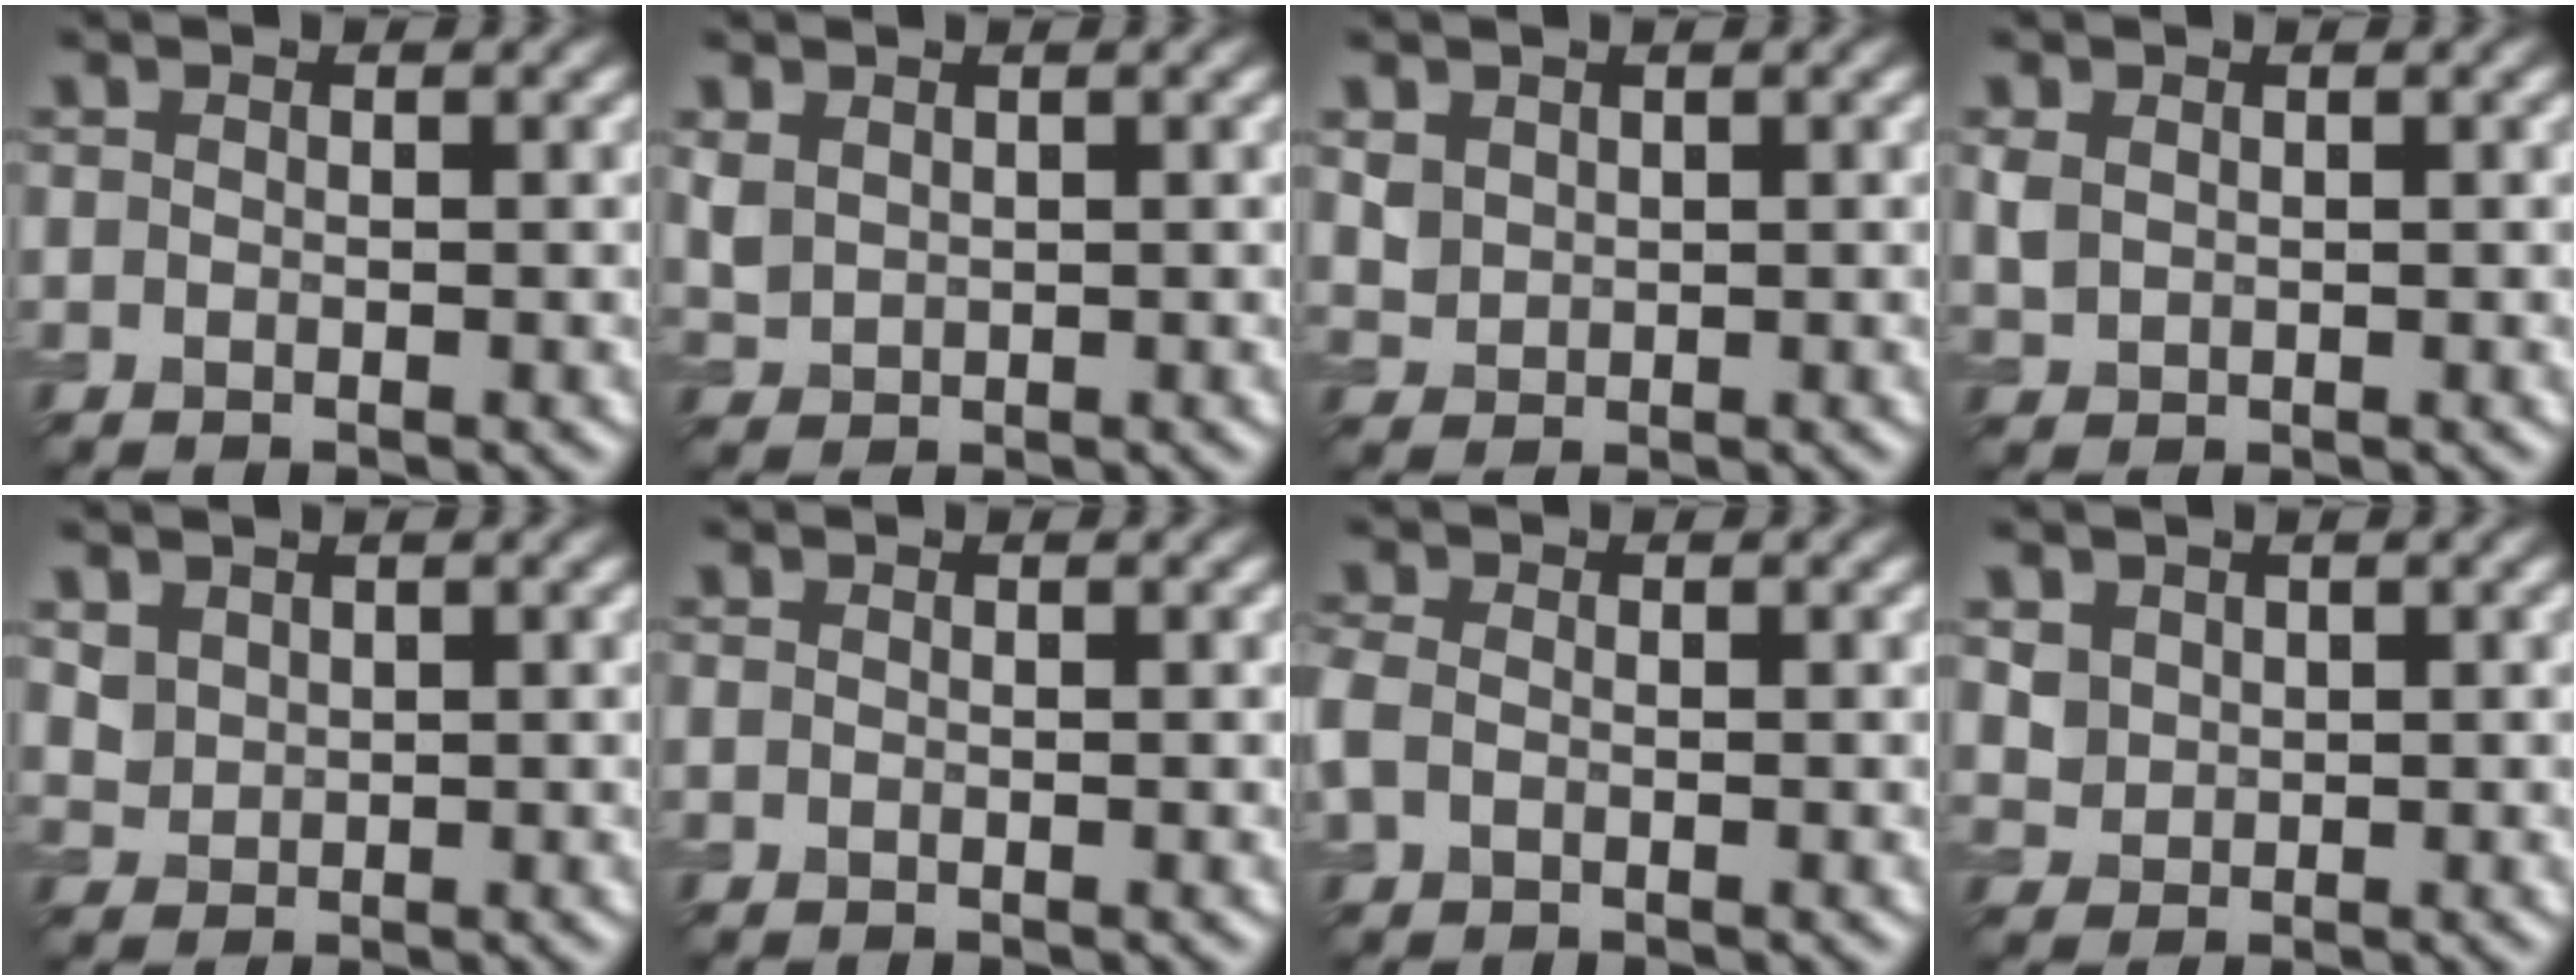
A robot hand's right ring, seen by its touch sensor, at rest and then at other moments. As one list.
[{"total": 1.6, "force": [0.9, 1.1, 0.7], "torque": [-0.022, -0.001, 0.023]}, {"total": 1.6, "force": [0.9, 1.2, 0.5], "torque": [-0.013, -0.003, 0.023]}, {"total": 1.3, "force": [0.5, 1.1, 0.7], "torque": [-0.019, -0.001, 0.015]}, {"total": 1.7, "force": [1.0, 1.2, 0.5], "torque": [-0.014, -0.006, 0.026]}, {"total": 0.0}, {"total": 1.9, "force": [-0.5, 1.4, 1.2], "torque": [-0.033, 0.001, -0.016]}, {"total": 2.0, "force": [1.0, 1.6, 0.6], "torque": [-0.018, -0.010, 0.033]}]